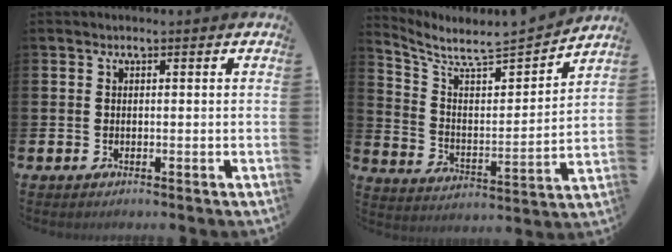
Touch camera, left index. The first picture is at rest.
{"total": 6.5, "force": [6.1, 0.8, 1.9], "torque": [-0.075, -0.058, 0.099]}